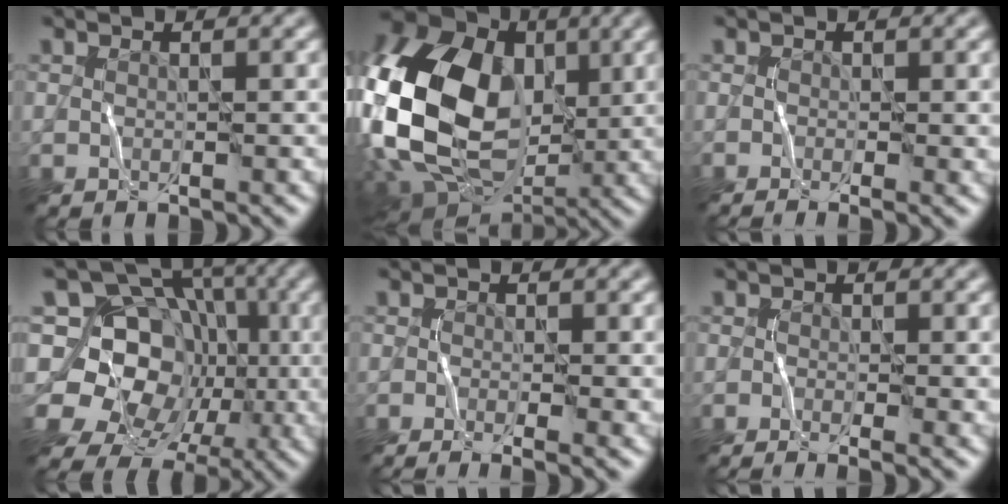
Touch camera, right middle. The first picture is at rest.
{"total": 17.1, "force": [0.5, 12.4, 11.8], "torque": [-0.274, 0.008, 0.005]}
{"total": 0.9, "force": [-0.6, -0.2, 0.6], "torque": [-0.020, -0.002, -0.001]}
{"total": 12.2, "force": [-0.2, 11.1, 5.2], "torque": [-0.104, 0.042, -0.030]}
{"total": 2.2, "force": [-1.0, 0.4, 1.9], "torque": [-0.026, 0.001, -0.011]}
{"total": 1.8, "force": [-0.8, 0.3, 1.6], "torque": [-0.023, 0.001, -0.010]}